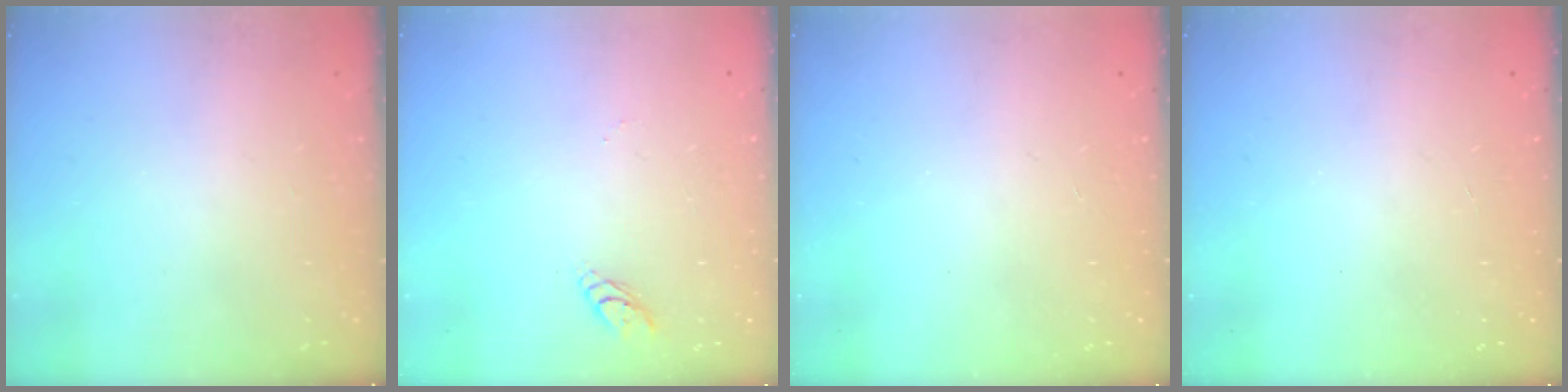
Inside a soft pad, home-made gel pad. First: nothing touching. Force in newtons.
{"total": 4.0, "press": 4.0, "slide": 0.3}
{"total": 0.0}
{"total": 0.0}